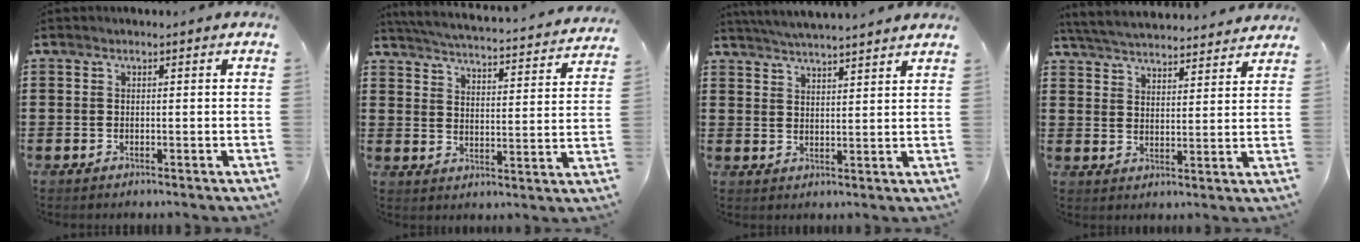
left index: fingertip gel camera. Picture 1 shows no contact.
{"total": 4.2, "force": [4.1, -0.5, 1.0], "torque": [-0.043, -0.039, 0.063]}
{"total": 4.3, "force": [4.2, -0.6, 0.7], "torque": [-0.027, -0.017, 0.074]}
{"total": 5.1, "force": [5.0, 0.0, 0.8], "torque": [-0.037, -0.029, 0.087]}